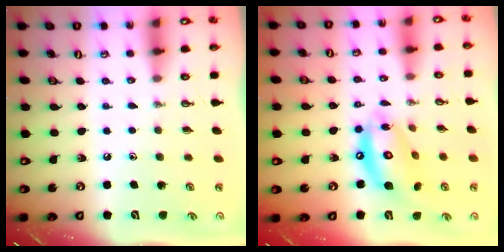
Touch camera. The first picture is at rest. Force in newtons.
{"total": 14.9, "press": 14.8, "slide": 1.4}